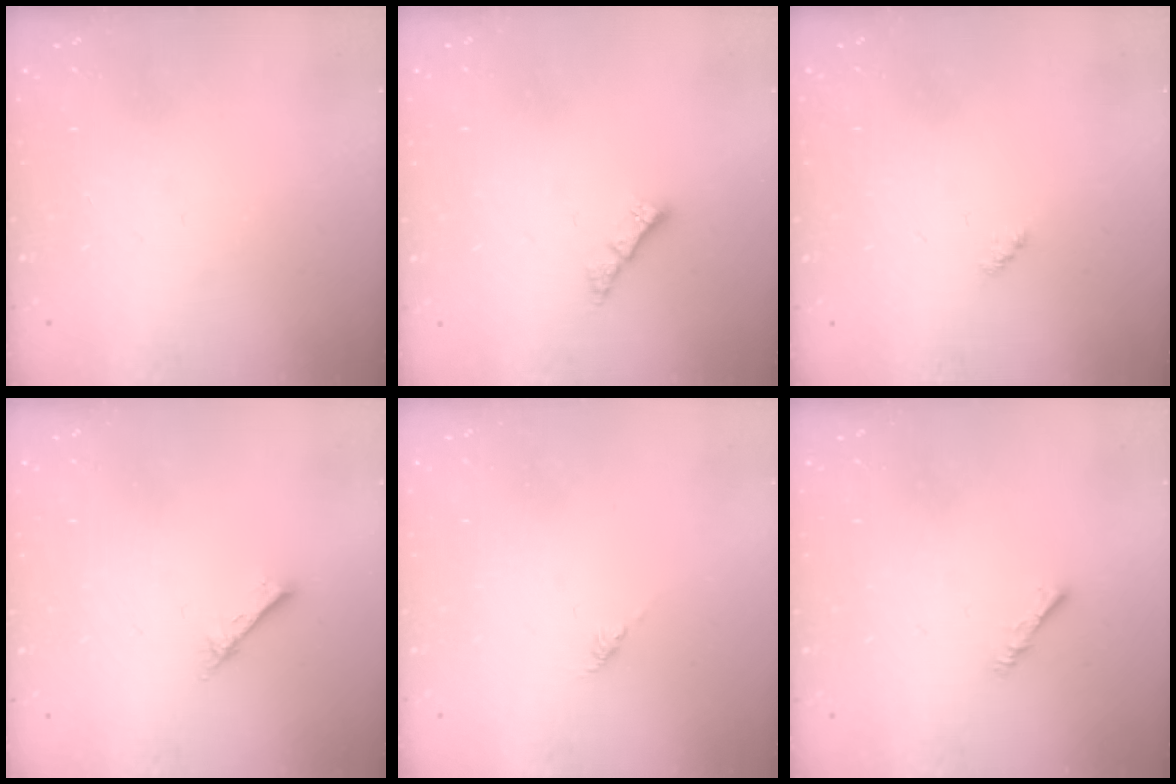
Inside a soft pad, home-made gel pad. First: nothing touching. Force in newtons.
{"total": 2.4, "press": 2.4, "slide": 0.2}
{"total": 2.4, "press": 2.4, "slide": 0.5}
{"total": 2.4, "press": 2.4, "slide": 0.3}
{"total": 0.6, "press": 0.4, "slide": 0.4}
{"total": 1.9, "press": 1.9, "slide": 0.4}